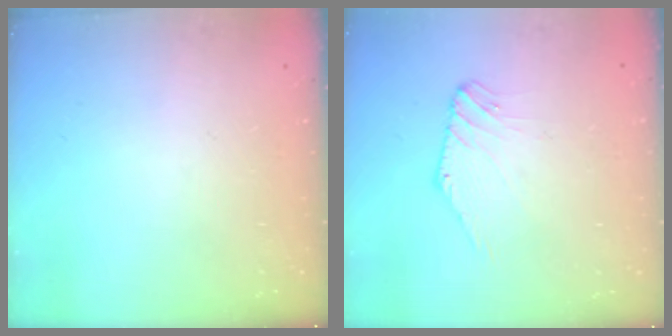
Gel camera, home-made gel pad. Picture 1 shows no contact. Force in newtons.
{"total": 1.7, "press": 1.7, "slide": 0.4}